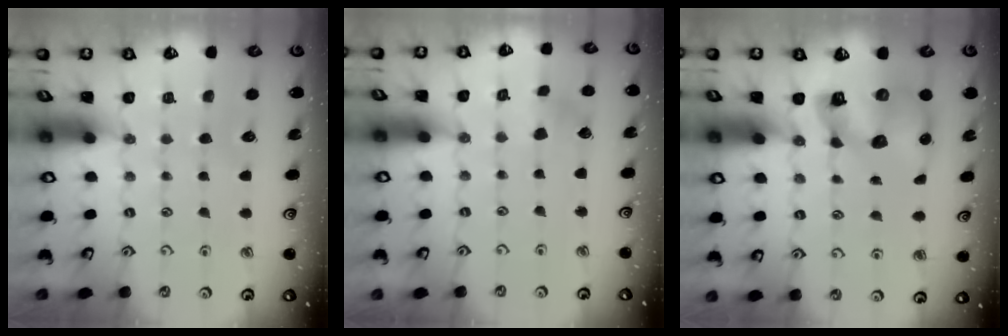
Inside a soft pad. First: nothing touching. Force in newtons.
{"total": 2.7, "press": 2.7, "slide": 0.7}
{"total": 11.5, "press": 11.3, "slide": 1.6}